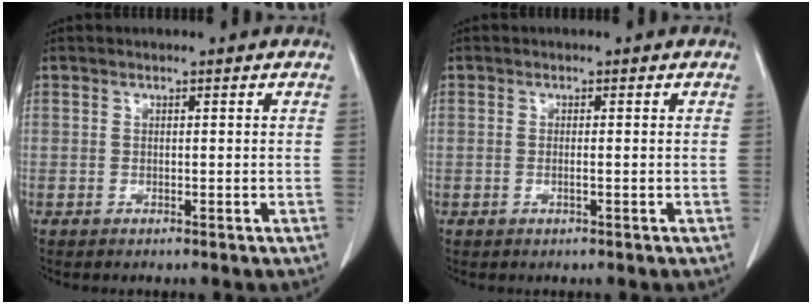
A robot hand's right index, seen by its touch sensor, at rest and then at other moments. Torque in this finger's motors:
{"motor_torque": [-0.27, 0.07, -0.04, -0.01]}